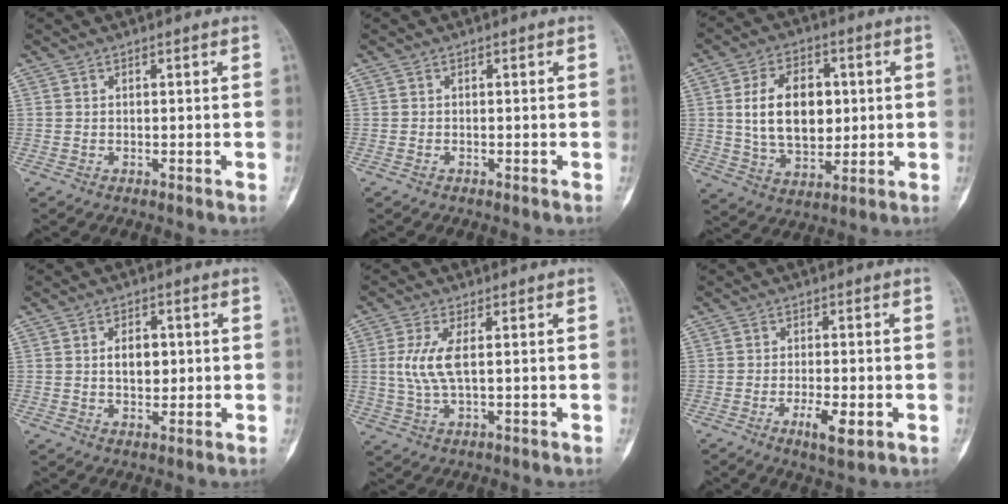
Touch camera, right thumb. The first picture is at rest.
{"total": 0.0}
{"total": 14.4, "force": [1.9, 9.2, 10.9], "torque": [-0.156, -0.005, 0.038]}
{"total": 5.2, "force": [0.7, 3.3, 3.9], "torque": [-0.046, -0.002, 0.012]}
{"total": 6.7, "force": [0.9, 2.4, 6.2], "torque": [-0.155, -0.003, 0.022]}
{"total": 5.3, "force": [-2.0, 1.6, 4.6], "torque": [-0.078, -0.002, -0.030]}